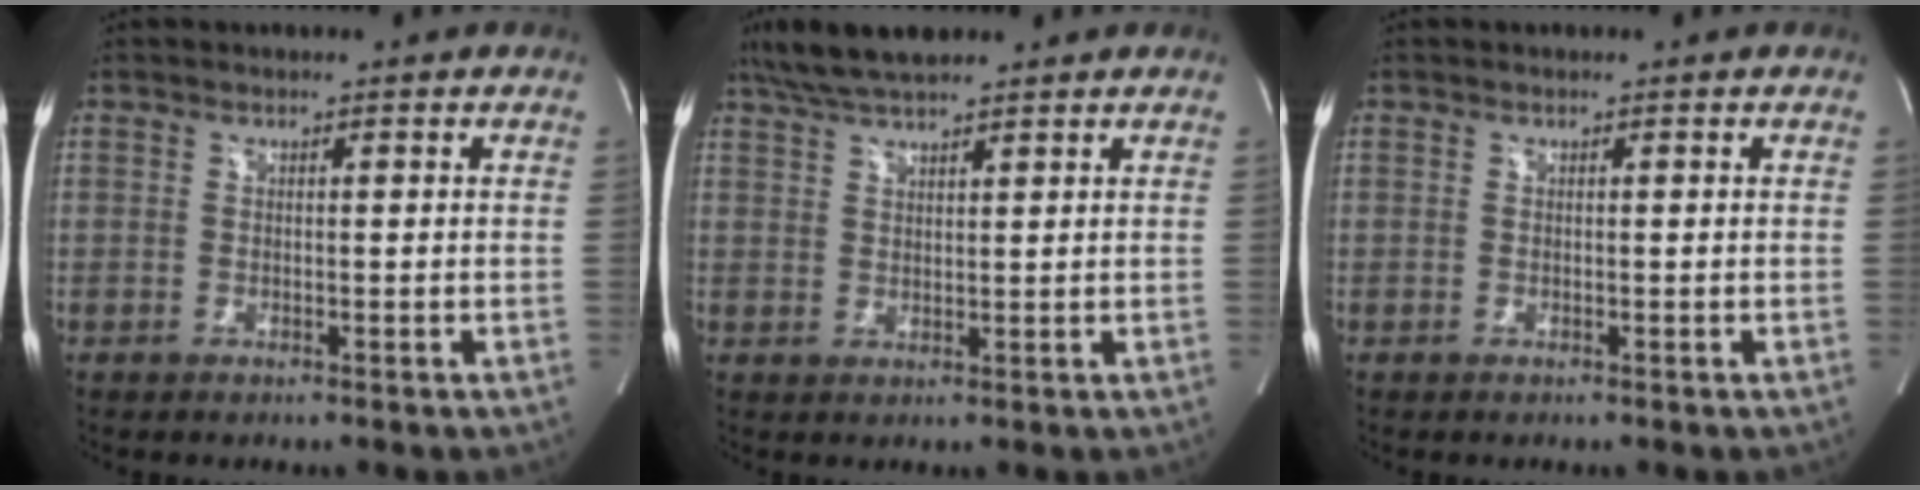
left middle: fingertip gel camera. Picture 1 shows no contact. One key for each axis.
{"total": 7.8, "fx": 6.5, "fy": 1.4, "fz": 4.2, "tx": -0.081, "ty": 0.027, "tz": 0.117}
{"total": 0.0}